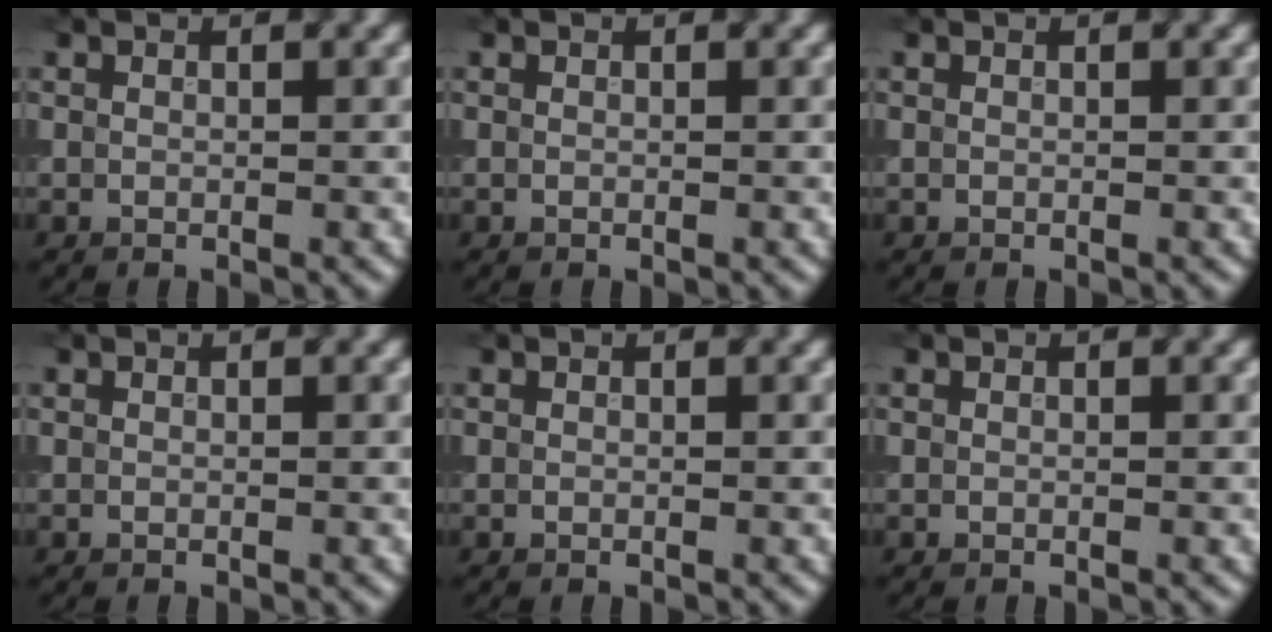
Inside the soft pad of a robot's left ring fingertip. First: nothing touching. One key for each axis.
{"total": 0.0}
{"total": 0.0}
{"total": 0.0}
{"total": 0.0}
{"total": 0.0}